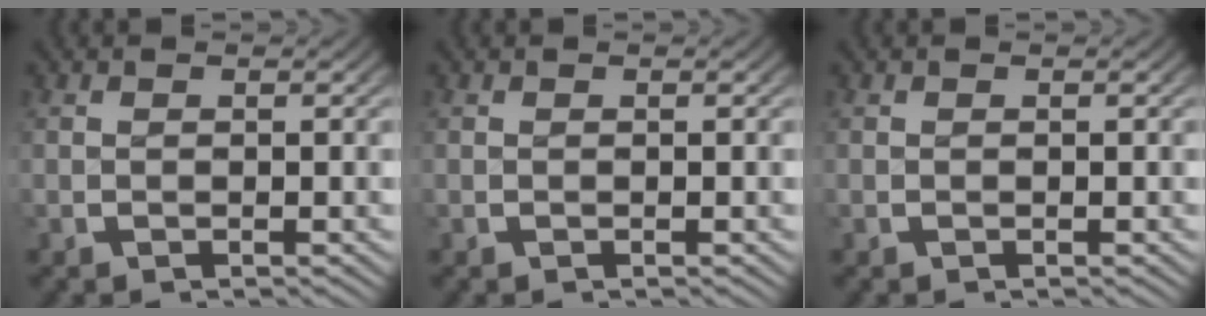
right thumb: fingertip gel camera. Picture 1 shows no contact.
{"total": 0.0}
{"total": 0.0}